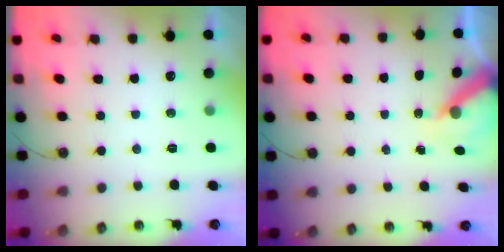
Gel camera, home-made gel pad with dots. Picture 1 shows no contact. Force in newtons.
{"total": 5.9, "press": 5.9, "slide": 0.6}